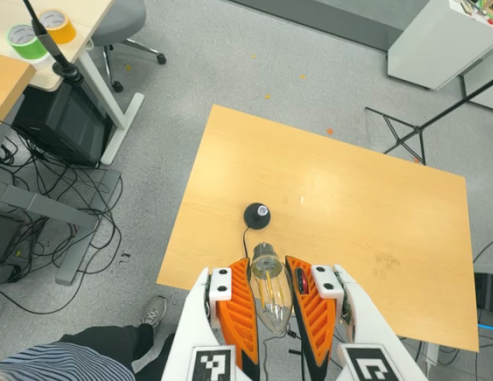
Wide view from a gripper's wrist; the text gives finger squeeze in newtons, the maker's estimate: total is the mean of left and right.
{"total": 22.8, "left": 24.8, "right": 20.8}